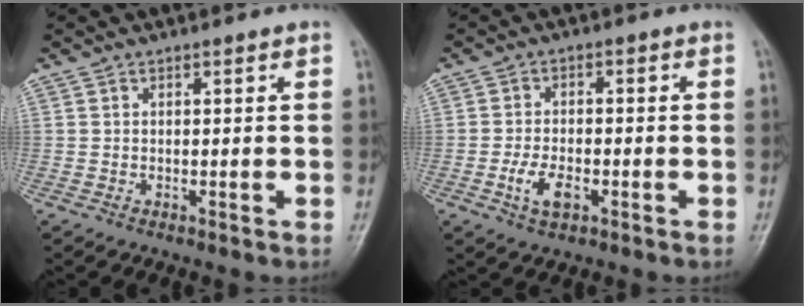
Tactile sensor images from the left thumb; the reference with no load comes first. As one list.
[{"total": 5.1, "force": [-2.1, 2.8, 3.8], "torque": [-0.069, 0.010, -0.038]}]